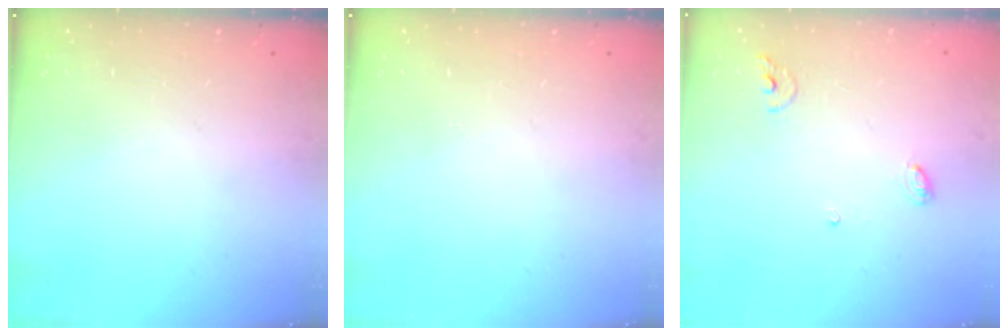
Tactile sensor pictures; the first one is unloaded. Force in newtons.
{"total": 0.0}
{"total": 3.8, "press": 3.8, "slide": 0.2}